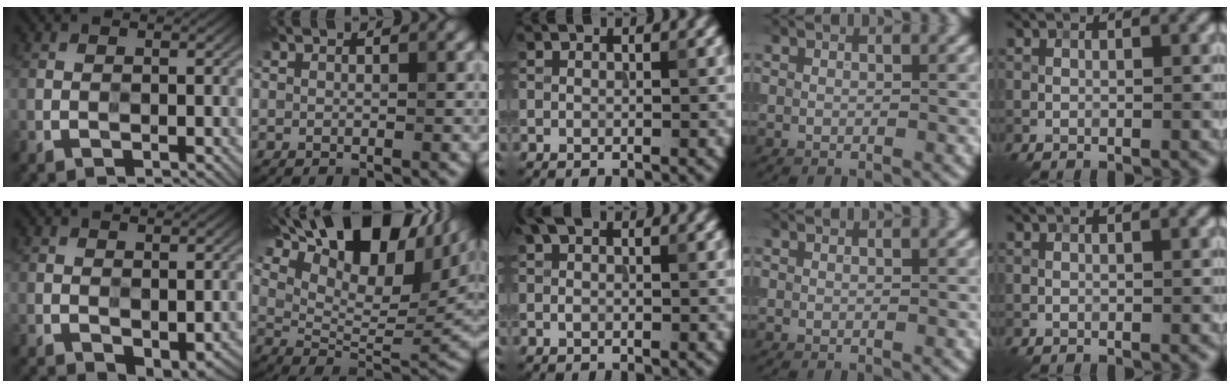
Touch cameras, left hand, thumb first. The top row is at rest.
{"thumb": {"total": 4.4, "force": [-2.4, 2.0, 3.1], "torque": [-0.049, -0.019, -0.029]}, "index": {"total": 17.8, "force": [10.9, 7.6, 11.9], "torque": [-0.202, 0.048, 0.178]}, "middle": {"total": 1.3, "force": [0.3, 0.7, 1.0], "torque": [-0.020, 0.005, 0.002]}}